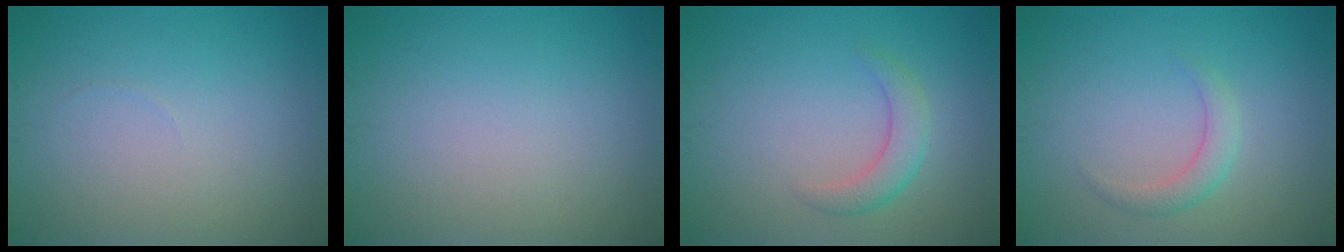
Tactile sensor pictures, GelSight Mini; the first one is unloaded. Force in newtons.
{"total": 0.0}
{"total": 2.4, "press": 2.4, "slide": 0.2}
{"total": 1.8, "press": 1.8, "slide": 0.0}